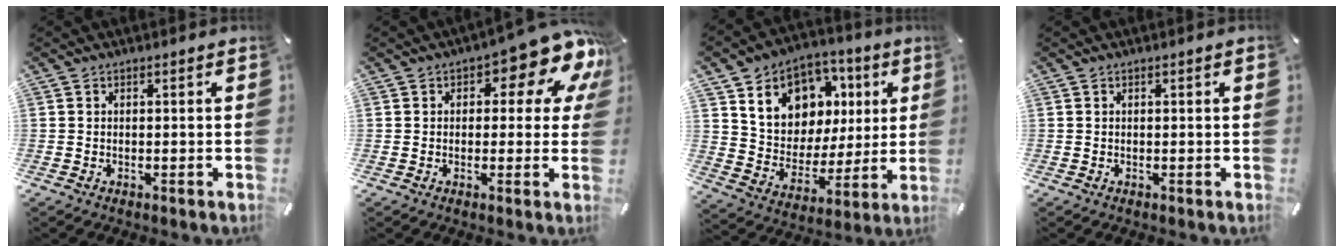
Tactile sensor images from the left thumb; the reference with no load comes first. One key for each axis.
{"total": 11.9, "fx": 6.2, "fy": 5.0, "fz": 8.9, "tx": -0.106, "ty": -0.042, "tz": 0.102}
{"total": 14.1, "fx": 6.3, "fy": 11.6, "fz": 4.7, "tx": -0.080, "ty": -0.039, "tz": 0.123}
{"total": 0.6, "fx": 0.1, "fy": 0.0, "fz": 0.6, "tx": -0.008, "ty": 0.001, "tz": 0.001}